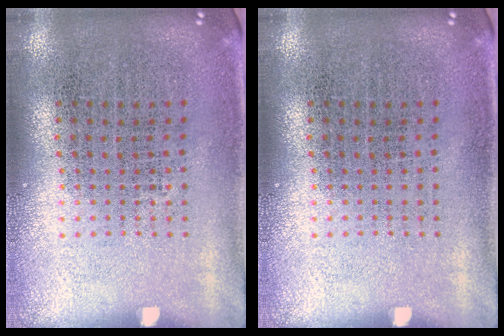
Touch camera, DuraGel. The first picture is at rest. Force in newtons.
{"total": 0.0}